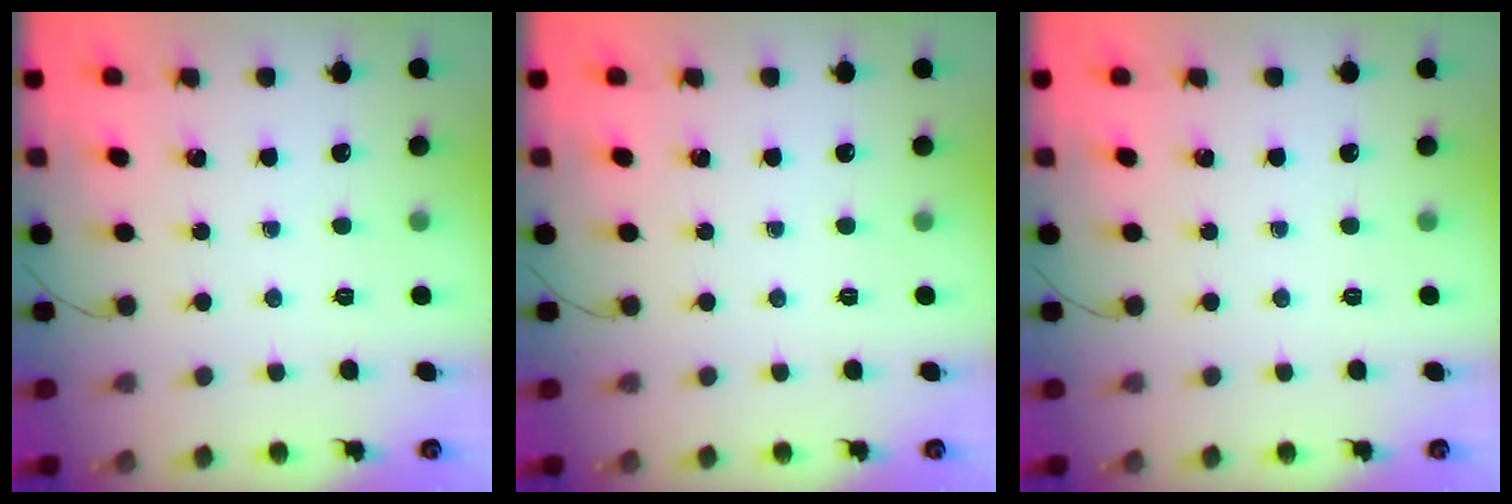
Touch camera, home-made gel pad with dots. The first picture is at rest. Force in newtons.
{"total": 0.0}
{"total": 0.0}